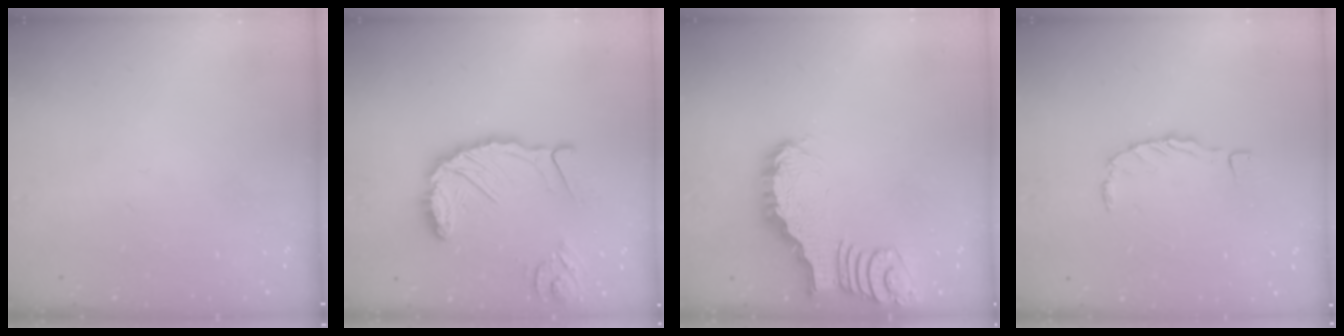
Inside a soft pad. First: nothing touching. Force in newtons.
{"total": 15.3, "press": 15.2, "slide": 1.8}
{"total": 2.5, "press": 2.5, "slide": 0.2}
{"total": 0.0}